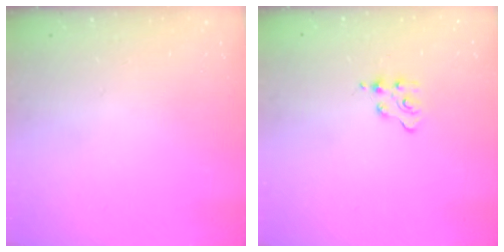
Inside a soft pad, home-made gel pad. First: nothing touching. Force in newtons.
{"total": 3.5, "press": 3.5, "slide": 0.4}